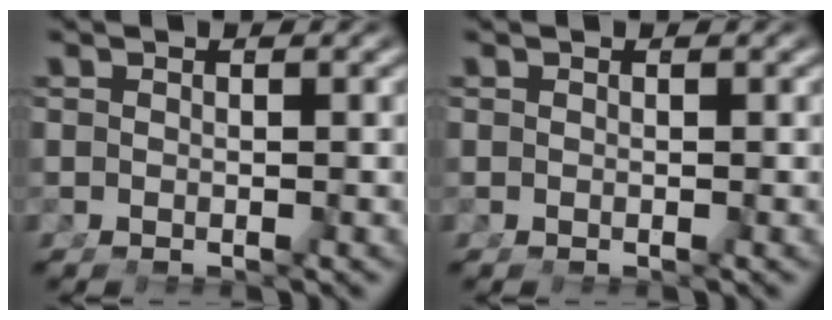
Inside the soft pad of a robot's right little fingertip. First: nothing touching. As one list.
[{"total": 0.0}]